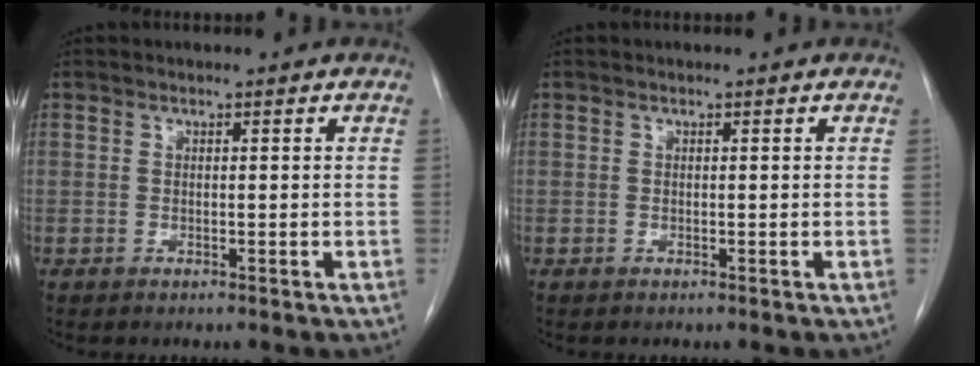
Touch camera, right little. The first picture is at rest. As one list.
[{"total": 0.0}]